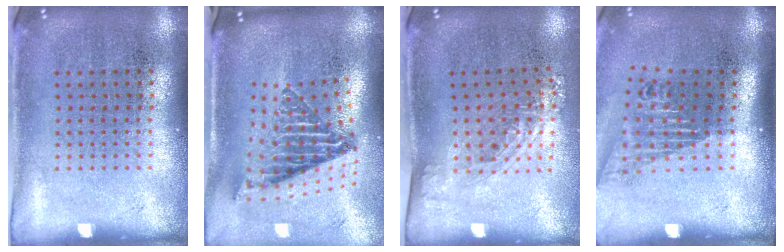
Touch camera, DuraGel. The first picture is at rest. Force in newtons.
{"total": 2.6, "press": 1.6, "slide": 2.0}
{"total": 1.4, "press": 1.0, "slide": 0.9}
{"total": 1.7, "press": 1.3, "slide": 1.2}